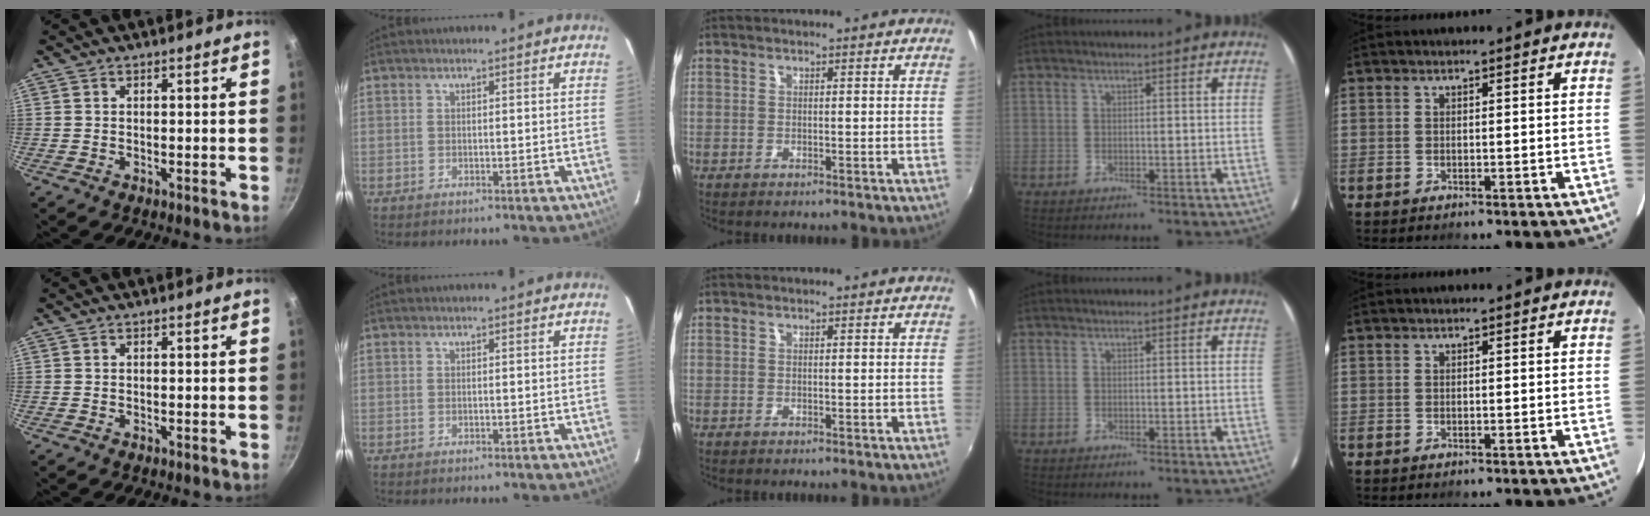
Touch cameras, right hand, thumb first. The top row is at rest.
{}